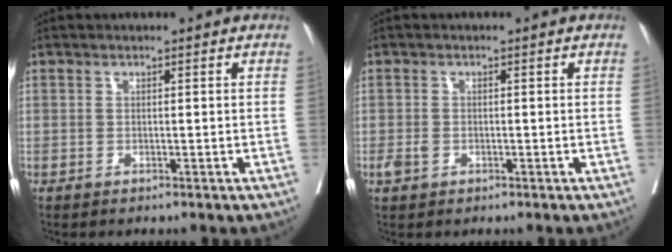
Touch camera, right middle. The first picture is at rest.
{"total": 1.6, "force": [-0.6, 1.2, 0.9], "torque": [-0.018, 0.002, -0.008]}